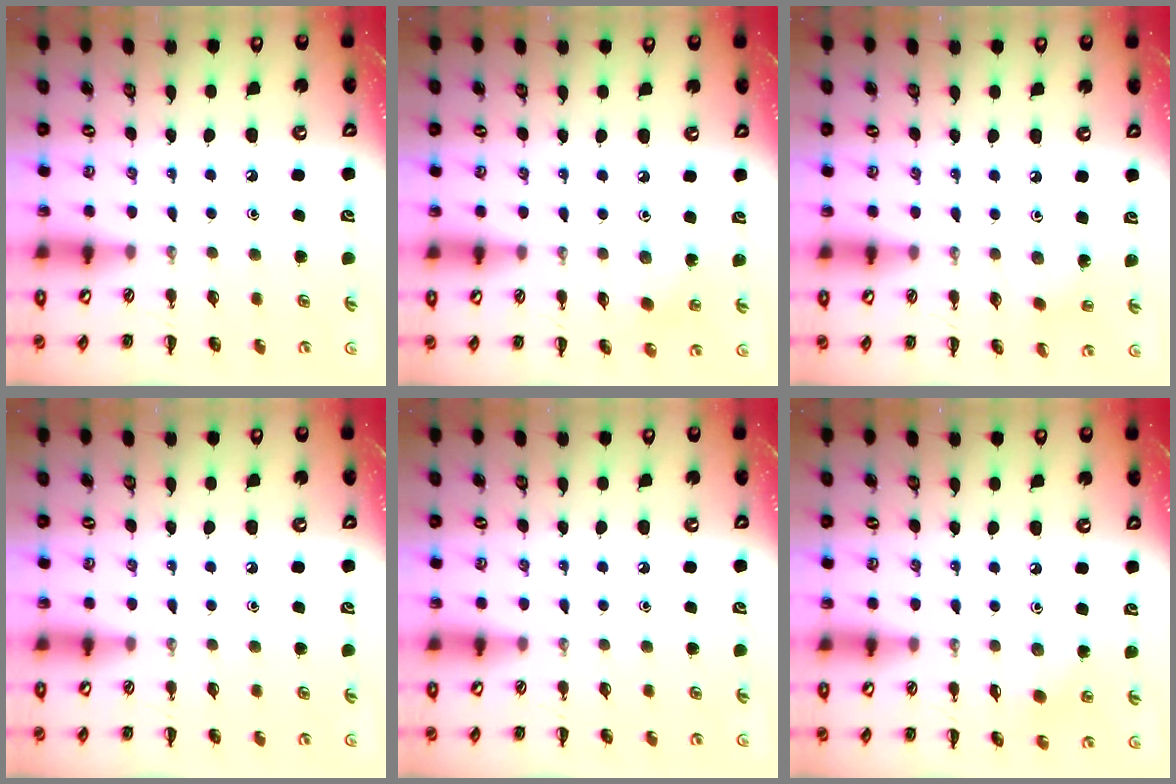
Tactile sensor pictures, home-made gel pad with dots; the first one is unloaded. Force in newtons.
{"total": 2.5, "press": 2.4, "slide": 0.7}
{"total": 1.4, "press": 1.2, "slide": 0.6}
{"total": 0.0}
{"total": 0.0}
{"total": 2.6, "press": 2.5, "slide": 0.9}